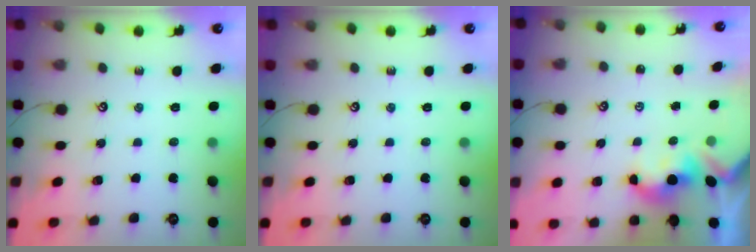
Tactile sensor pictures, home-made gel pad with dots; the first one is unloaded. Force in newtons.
{"total": 0.0}
{"total": 1.7, "press": 1.6, "slide": 0.2}